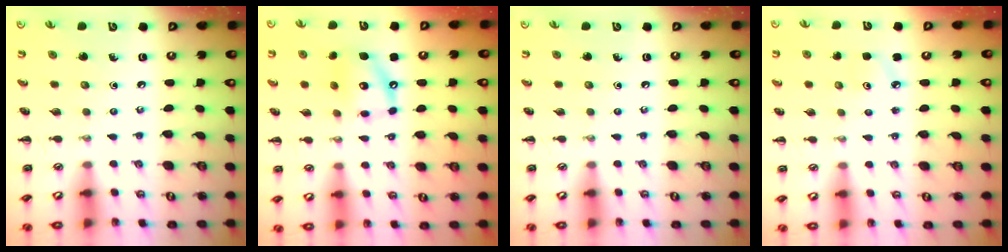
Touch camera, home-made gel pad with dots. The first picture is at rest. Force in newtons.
{"total": 11.9, "press": 11.7, "slide": 2.3}
{"total": 0.0}
{"total": 3.2, "press": 3.1, "slide": 0.9}